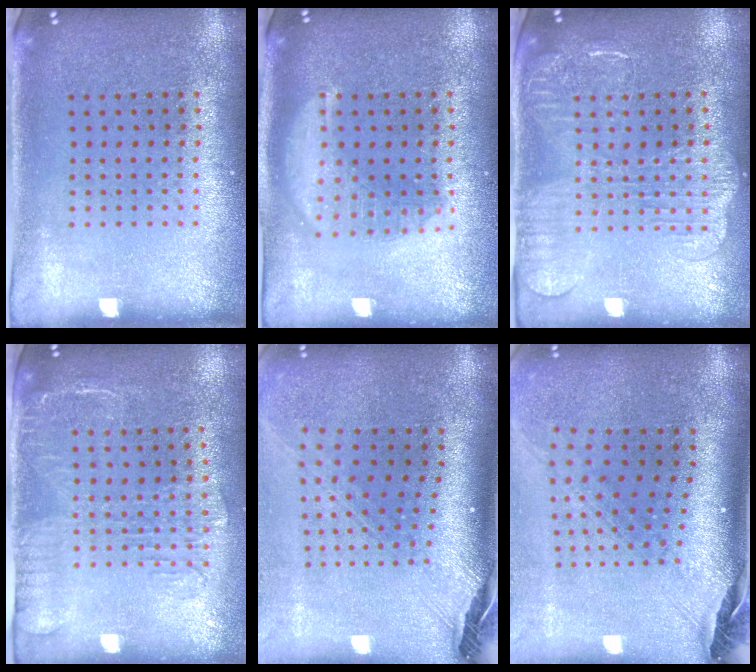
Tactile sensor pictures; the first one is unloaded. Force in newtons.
{"total": 1.9, "press": 1.9, "slide": 0.2}
{"total": 2.1, "press": 1.9, "slide": 0.9}
{"total": 1.8, "press": 1.5, "slide": 0.9}
{"total": 3.0, "press": 2.1, "slide": 2.0}
{"total": 2.8, "press": 2.1, "slide": 1.9}